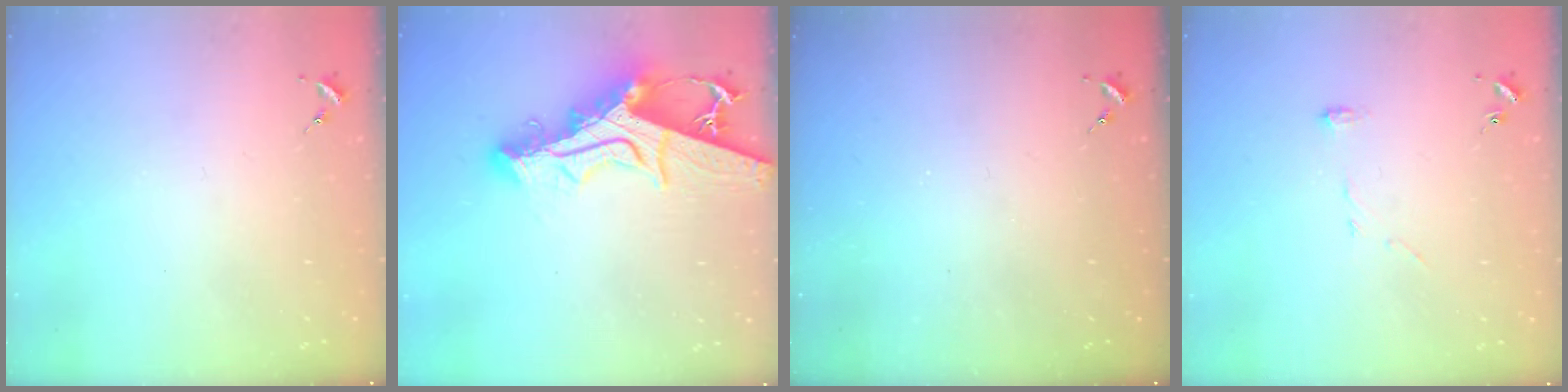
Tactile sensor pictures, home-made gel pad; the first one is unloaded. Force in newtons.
{"total": 17.0, "press": 16.9, "slide": 1.2}
{"total": 0.0}
{"total": 6.4, "press": 6.4, "slide": 0.3}